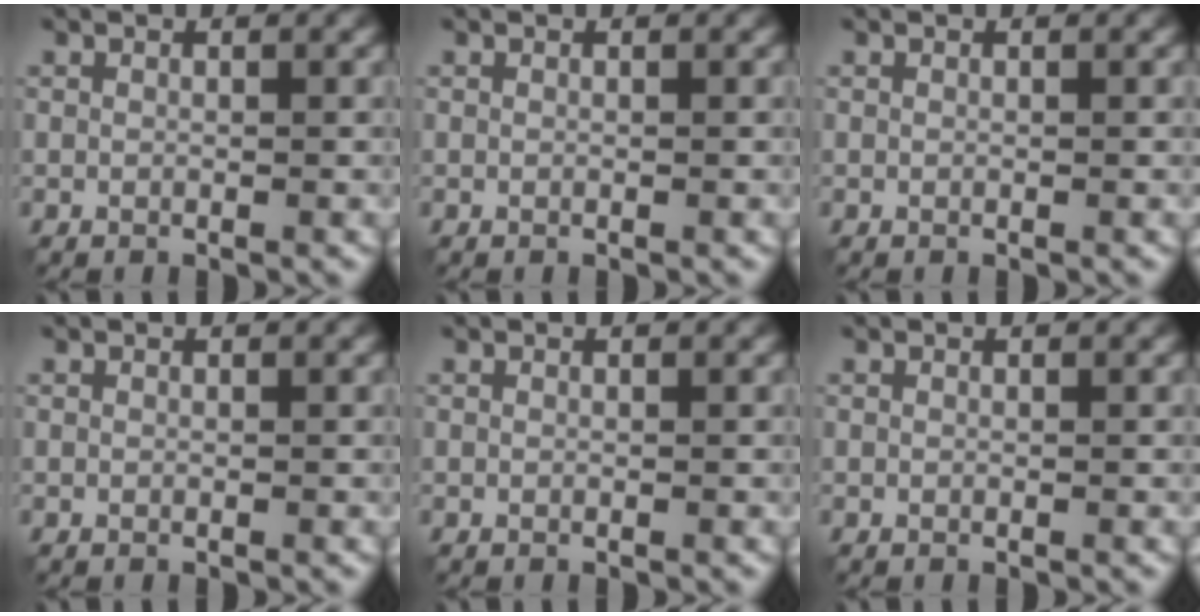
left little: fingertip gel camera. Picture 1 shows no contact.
{"total": 0.0}
{"total": 0.0}
{"total": 0.0}
{"total": 0.0}
{"total": 0.0}